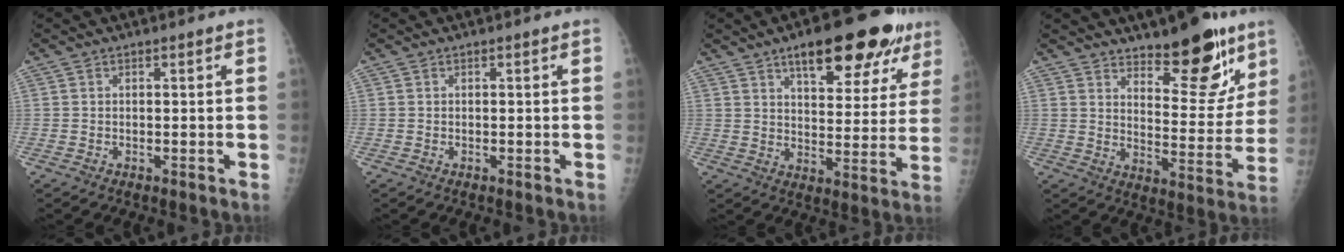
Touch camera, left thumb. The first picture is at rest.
{"total": 0.0}
{"total": 18.8, "force": [11.2, 7.5, 13.0], "torque": [-0.134, -0.030, 0.158]}
{"total": 15.4, "force": [10.6, 5.7, 9.6], "torque": [-0.077, -0.079, 0.162]}